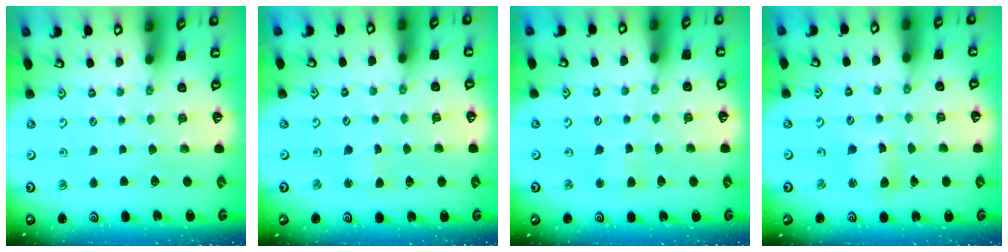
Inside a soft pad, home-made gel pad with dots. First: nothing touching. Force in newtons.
{"total": 2.1, "press": 2.1, "slide": 0.4}
{"total": 3.2, "press": 3.2, "slide": 0.4}
{"total": 5.1, "press": 5.1, "slide": 0.7}